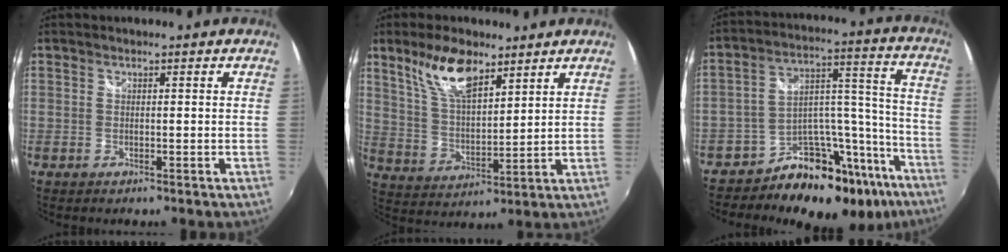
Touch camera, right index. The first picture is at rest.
{"total": 11.2, "force": [7.3, 4.3, 7.3], "torque": [-0.137, 0.010, 0.147]}
{"total": 22.2, "force": [-16.7, 11.1, 9.6], "torque": [-0.127, 0.070, -0.237]}